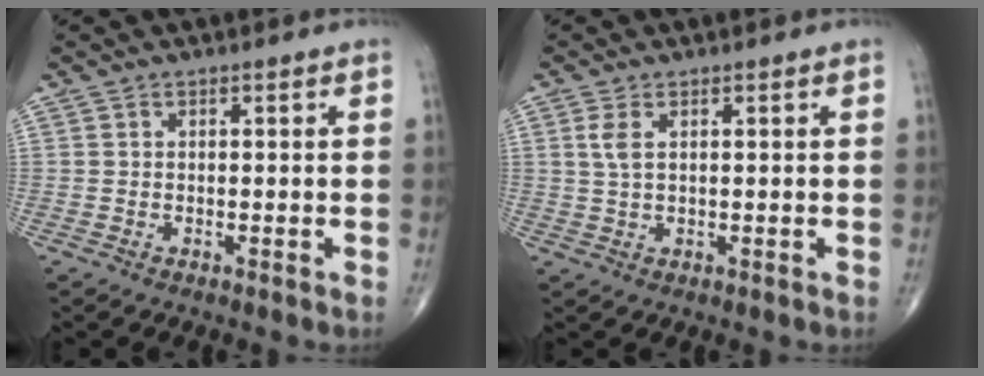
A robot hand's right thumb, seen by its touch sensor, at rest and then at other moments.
{"total": 2.9, "force": [1.0, 1.3, 2.4], "torque": [-0.054, 0.003, 0.024]}